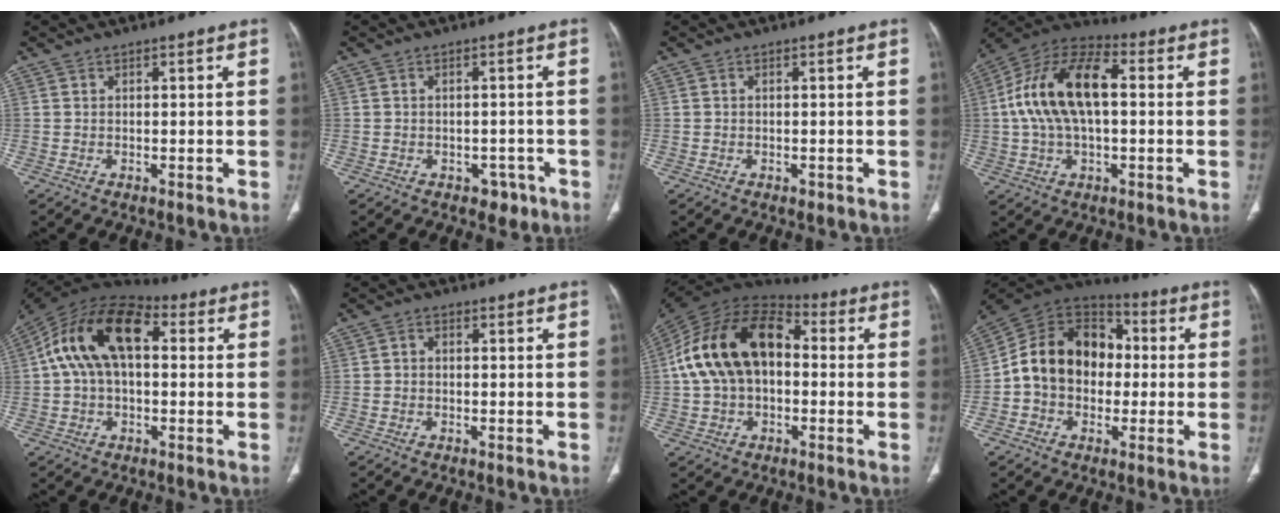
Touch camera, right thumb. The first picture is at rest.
{"total": 3.2, "force": [-1.7, 2.4, 1.2], "torque": [0.001, 0.011, -0.015]}
{"total": 0.7, "force": [-0.3, 0.5, 0.3], "torque": [-0.005, 0.000, -0.002]}
{"total": 17.4, "force": [1.5, 9.2, 14.7], "torque": [-0.279, 0.036, 0.021]}
{"total": 17.1, "force": [3.0, 10.1, 13.5], "torque": [-0.239, 0.043, 0.045]}
{"total": 1.5, "force": [-0.1, 1.2, 0.8], "torque": [-0.008, 0.006, -0.004]}
{"total": 19.7, "force": [1.3, 12.8, 14.9], "torque": [-0.269, 0.042, 0.016]}
{"total": 17.0, "force": [-0.2, 12.9, 11.0], "torque": [-0.154, 0.042, -0.013]}